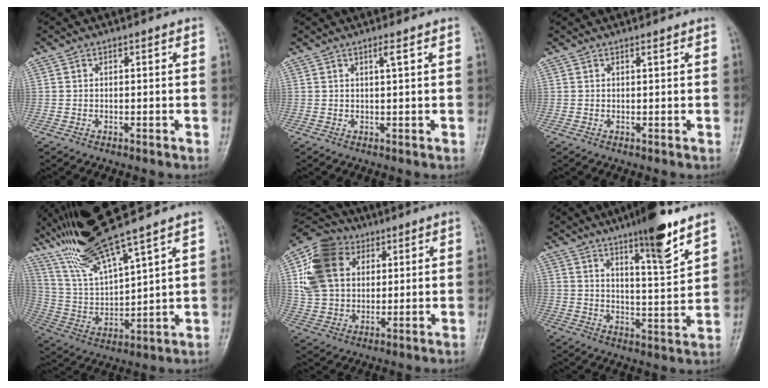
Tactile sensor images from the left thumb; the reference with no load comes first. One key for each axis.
{"total": 1.3, "fx": 0.8, "fy": -0.3, "fz": 1.0, "tx": -0.023, "ty": -0.006, "tz": 0.017}
{"total": 0.6, "fx": 0.6, "fy": 0.0, "fz": 0.2, "tx": -0.006, "ty": -0.003, "tz": 0.011}
{"total": 16.1, "fx": 12.7, "fy": 1.4, "fz": 9.8, "tx": -0.187, "ty": -0.049, "tz": 0.256}
{"total": 15.0, "fx": 4.4, "fy": 11.6, "fz": 8.5, "tx": -0.146, "ty": 0.006, "tz": 0.077}
{"total": 12.0, "fx": 8.1, "fy": 1.7, "fz": 8.7, "tx": -0.125, "ty": -0.055, "tz": 0.131}